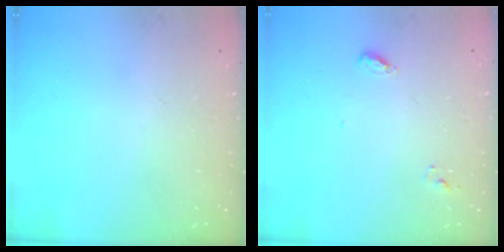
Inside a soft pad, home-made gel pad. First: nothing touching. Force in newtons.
{"total": 5.9, "press": 5.9, "slide": 0.3}